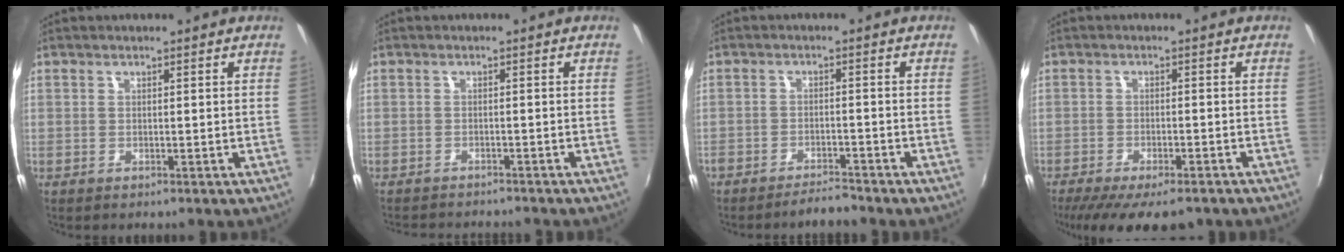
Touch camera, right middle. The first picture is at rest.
{"total": 6.6, "force": [-6.2, 1.0, 2.1], "torque": [-0.053, -0.014, -0.090]}
{"total": 4.2, "force": [-4.0, 0.6, 1.0], "torque": [-0.037, -0.003, -0.066]}
{"total": 12.9, "force": [-10.1, 3.6, 7.2], "torque": [-0.148, -0.041, -0.155]}